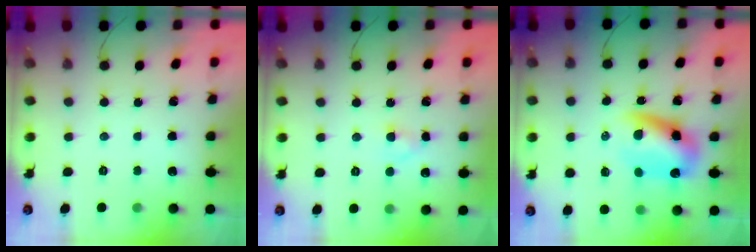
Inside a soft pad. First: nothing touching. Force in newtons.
{"total": 2.3, "press": 2.0, "slide": 1.0}
{"total": 8.5, "press": 8.4, "slide": 1.6}